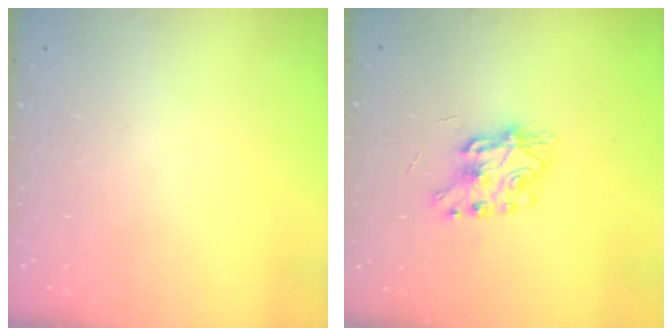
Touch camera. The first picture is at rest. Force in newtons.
{"total": 7.8, "press": 7.8, "slide": 0.1}